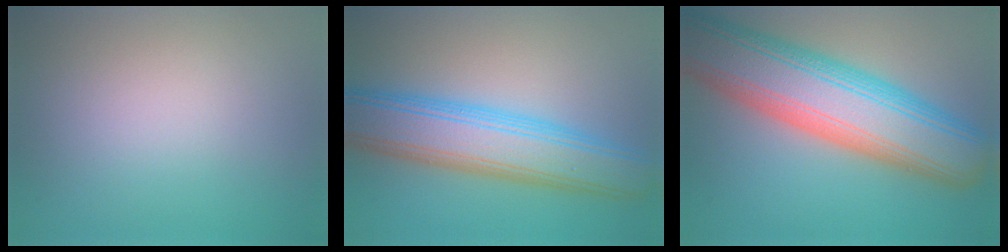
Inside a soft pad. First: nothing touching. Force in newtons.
{"total": 7.9, "press": 7.9, "slide": 0.1}
{"total": 12.5, "press": 12.5, "slide": 0.5}